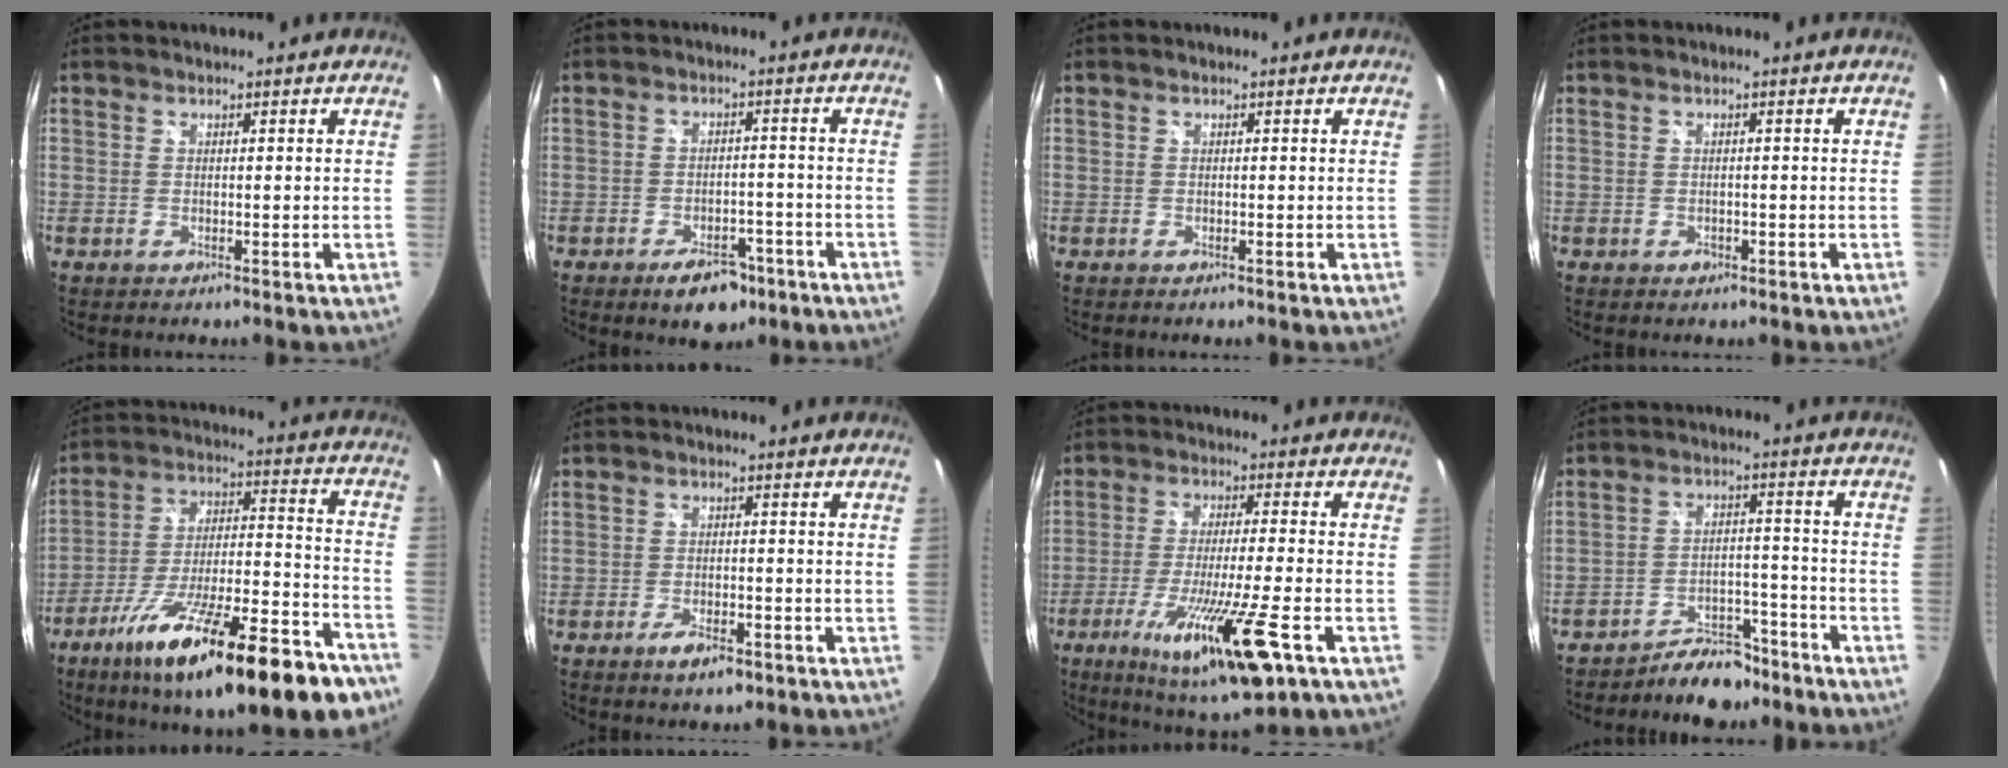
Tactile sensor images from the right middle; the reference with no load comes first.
{"total": 7.2, "force": [-4.8, 3.9, 3.8], "torque": [-0.070, 0.006, -0.056]}
{"total": 0.0}
{"total": 1.1, "force": [-0.6, 0.9, 0.3], "torque": [-0.005, -0.004, -0.007]}
{"total": 28.2, "force": [-18.7, 6.8, 20.0], "torque": [-0.306, -0.041, -0.282]}
{"total": 4.6, "force": [-2.9, 1.7, 3.1], "torque": [-0.070, -0.007, -0.047]}
{"total": 17.5, "force": [-8.4, 1.6, 15.2], "torque": [-0.291, -0.057, -0.141]}
{"total": 8.2, "force": [-7.2, 3.4, 2.3], "torque": [-0.045, 0.021, -0.100]}